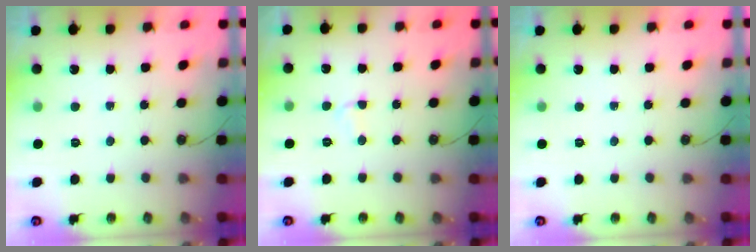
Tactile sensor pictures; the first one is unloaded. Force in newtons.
{"total": 2.3, "press": 2.3, "slide": 0.5}
{"total": 0.0}